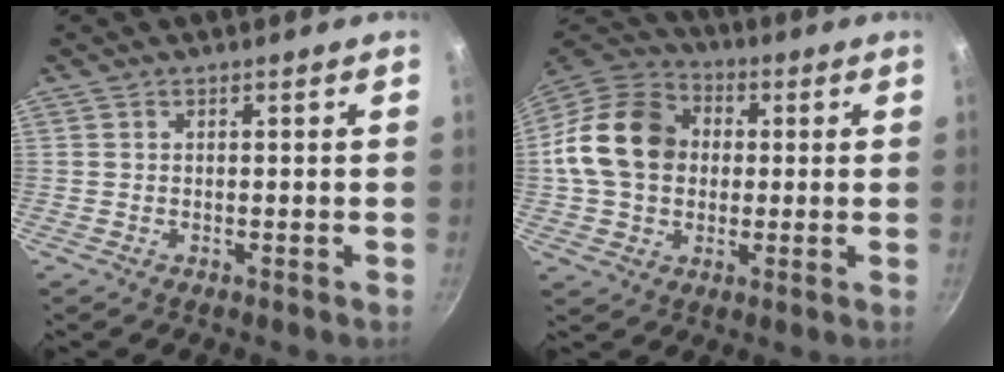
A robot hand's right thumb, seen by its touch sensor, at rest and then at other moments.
{"total": 17.1, "force": [1.2, 13.6, 10.2], "torque": [-0.162, 0.028, 0.008]}